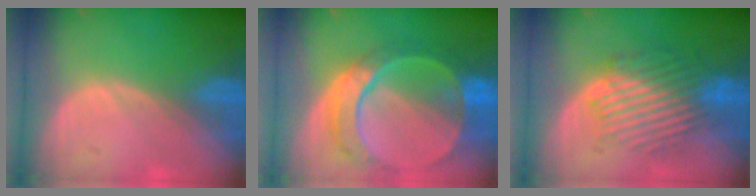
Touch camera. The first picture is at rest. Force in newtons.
{"total": 10.2, "press": 8.6, "slide": 5.5}
{"total": 8.9, "press": 8.3, "slide": 3.2}